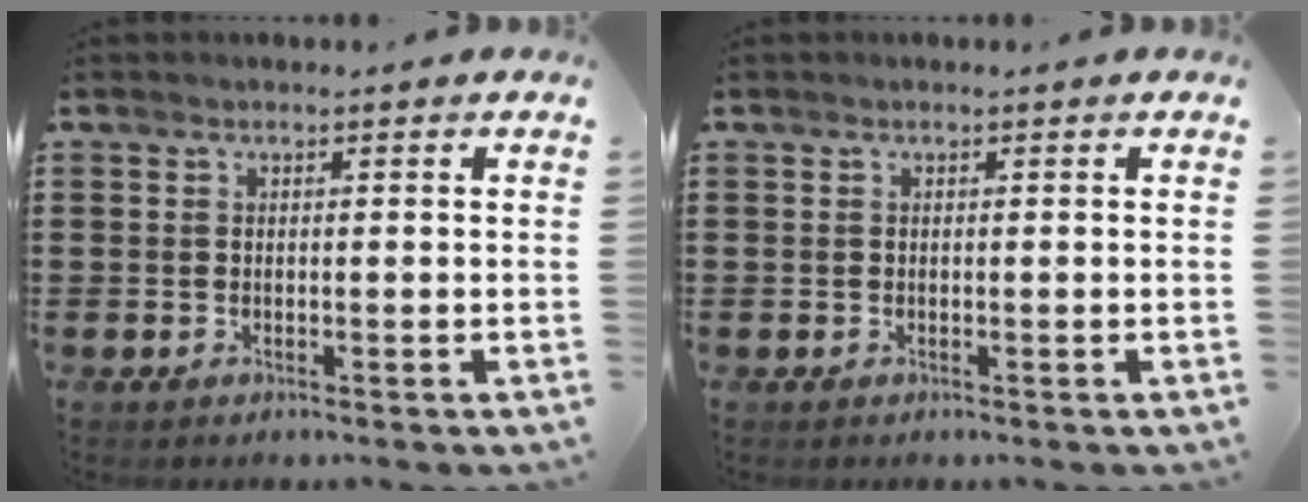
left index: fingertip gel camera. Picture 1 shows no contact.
{"total": 0.0}